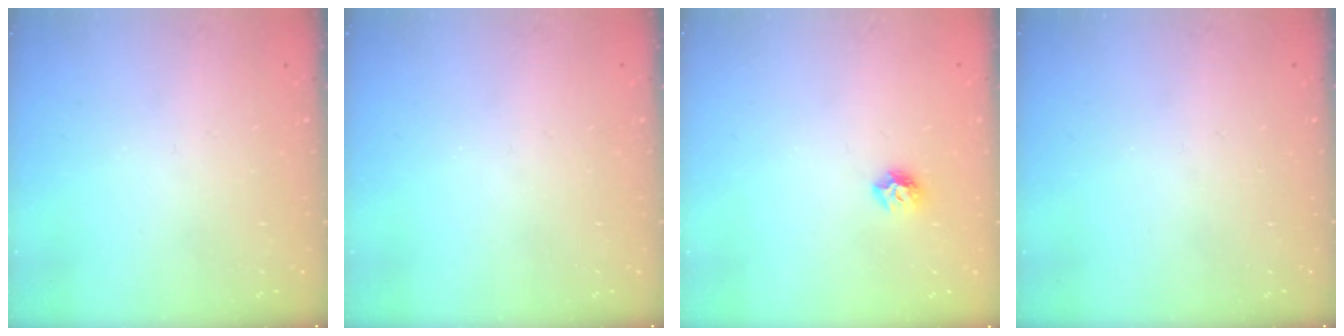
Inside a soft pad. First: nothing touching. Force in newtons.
{"total": 0.0}
{"total": 6.7, "press": 6.7, "slide": 0.8}
{"total": 0.0}